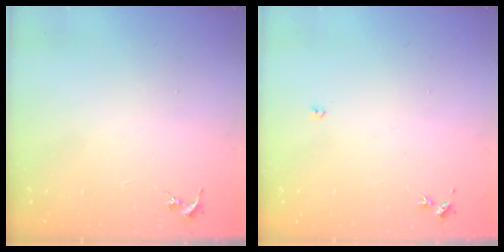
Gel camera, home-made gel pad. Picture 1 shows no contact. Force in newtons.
{"total": 2.7, "press": 2.7, "slide": 0.5}